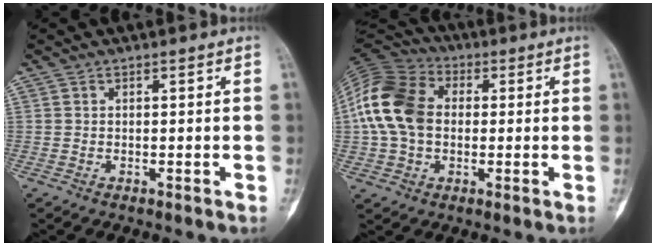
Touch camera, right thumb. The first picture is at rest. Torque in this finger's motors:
{"motor_torque": [-0.33, 1.33, 1.53, -0.06, 0.17]}